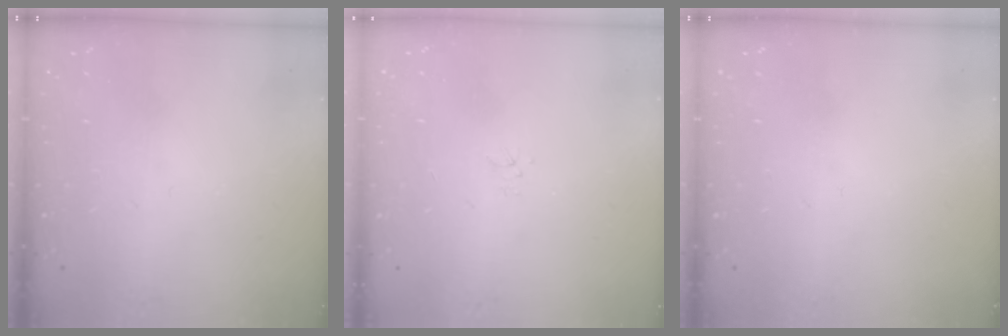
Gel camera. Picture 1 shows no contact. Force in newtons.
{"total": 1.5, "press": 1.5, "slide": 0.2}
{"total": 0.0}